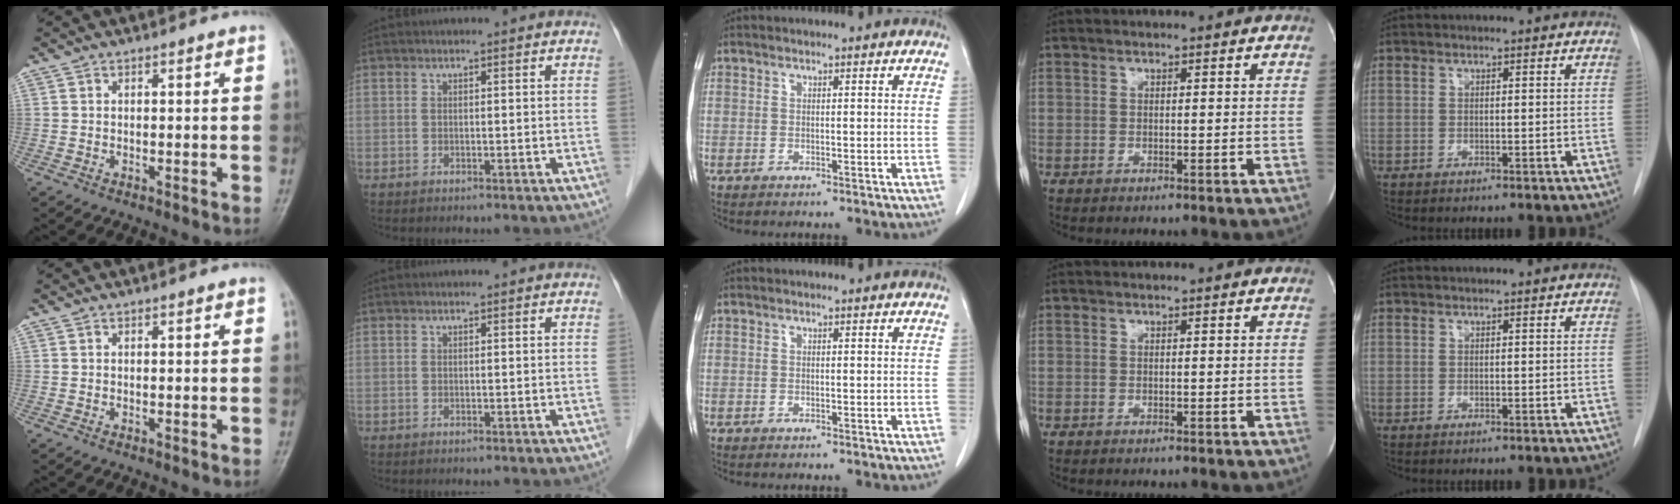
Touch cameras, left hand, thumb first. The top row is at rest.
{}